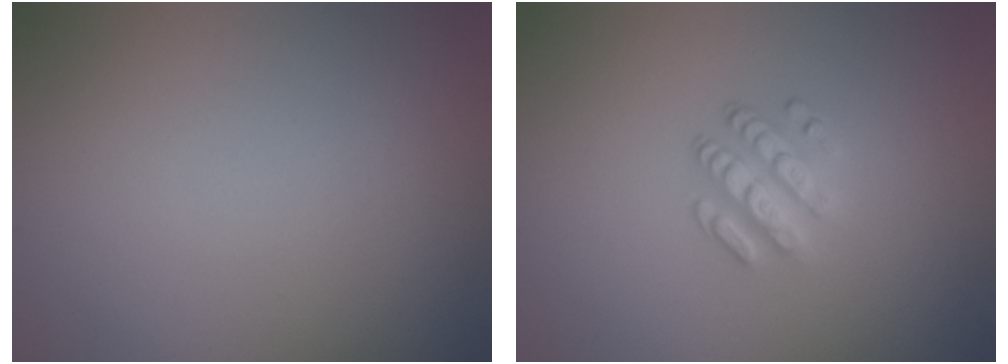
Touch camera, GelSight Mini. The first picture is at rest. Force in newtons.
{"total": 3.3, "press": 2.5, "slide": 2.2}